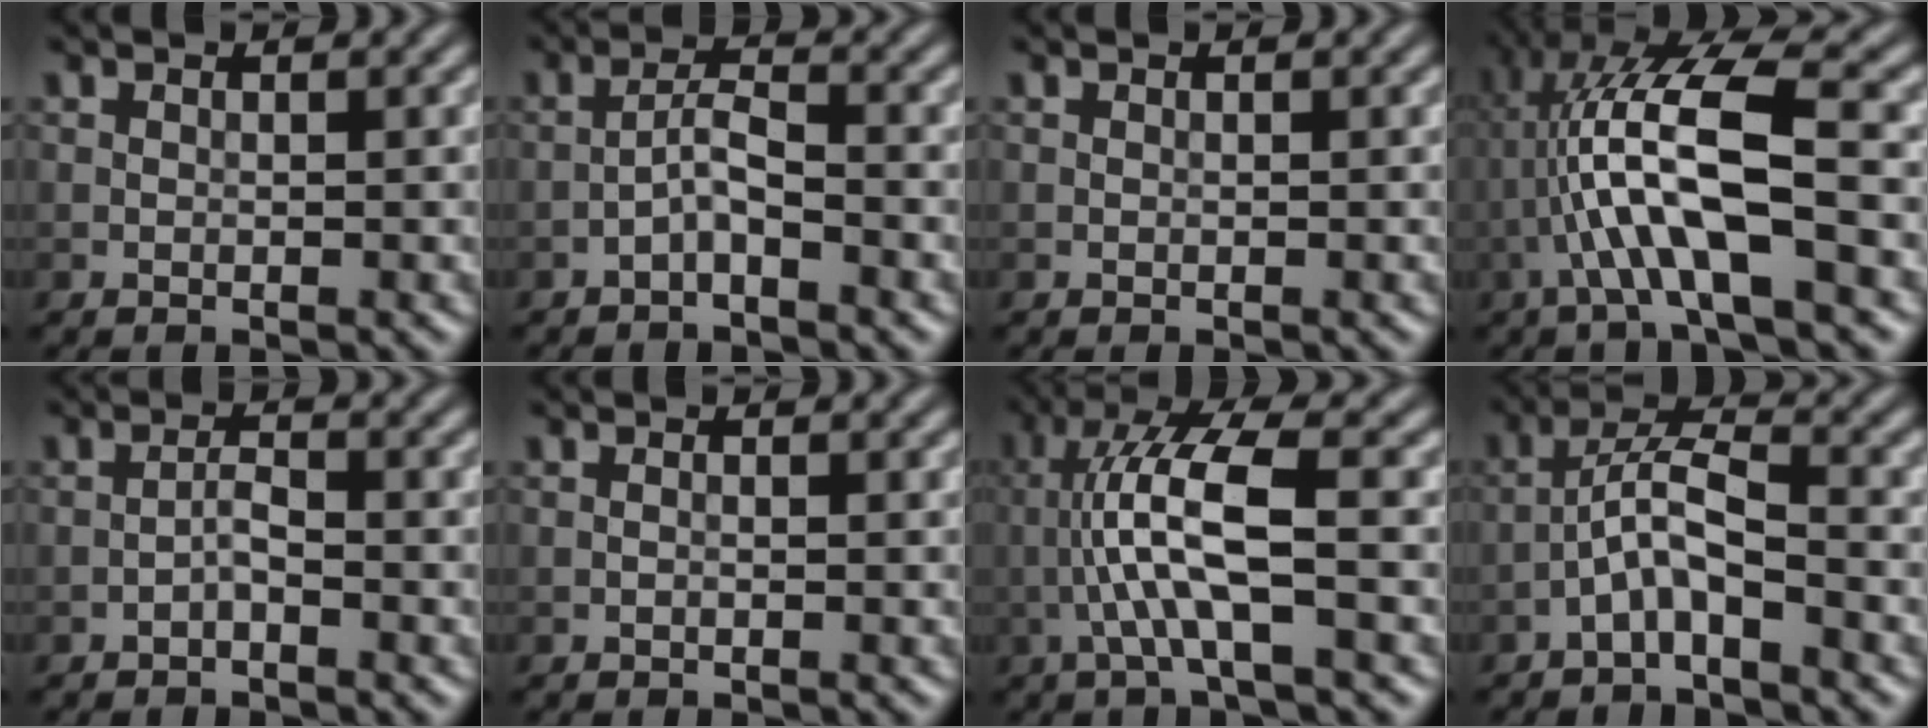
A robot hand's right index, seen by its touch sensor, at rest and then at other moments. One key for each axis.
{"total": 2.1, "fx": -1.3, "fy": 0.3, "fz": 1.6, "tx": -0.032, "ty": 0.011, "tz": -0.030}
{"total": 0.0}
{"total": 9.2, "fx": -1.5, "fy": 2.2, "fz": 8.8, "tx": -0.177, "ty": 0.022, "tz": -0.029}
{"total": 1.3, "fx": -0.8, "fy": 0.2, "fz": 0.9, "tx": -0.018, "ty": 0.006, "tz": -0.017}
{"total": 0.0}
{"total": 7.0, "fx": -0.9, "fy": 1.3, "fz": 6.8, "tx": -0.135, "ty": 0.017, "tz": -0.017}
{"total": 3.9, "fx": -2.0, "fy": 0.8, "fz": 3.2, "tx": -0.064, "ty": 0.017, "tz": -0.043}